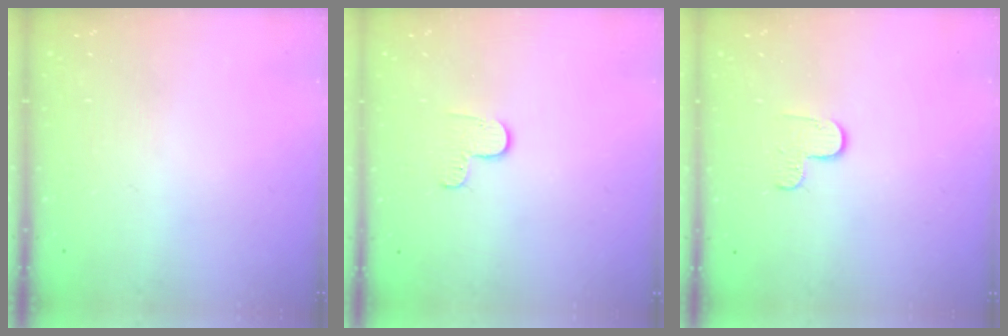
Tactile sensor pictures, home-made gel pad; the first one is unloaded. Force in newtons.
{"total": 4.2, "press": 4.2, "slide": 0.5}
{"total": 3.8, "press": 3.8, "slide": 0.4}